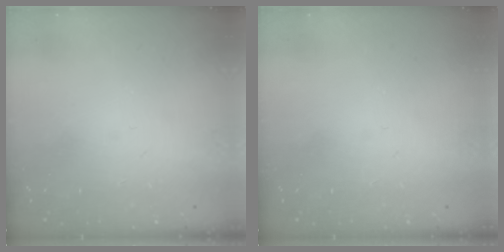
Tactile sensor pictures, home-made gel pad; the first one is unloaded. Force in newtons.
{"total": 0.0}